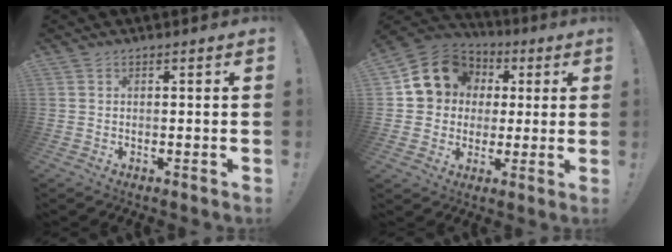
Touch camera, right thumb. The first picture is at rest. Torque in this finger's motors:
{"motor_torque": [0.05, 0.55, 0.07, 0.07, 0.06]}